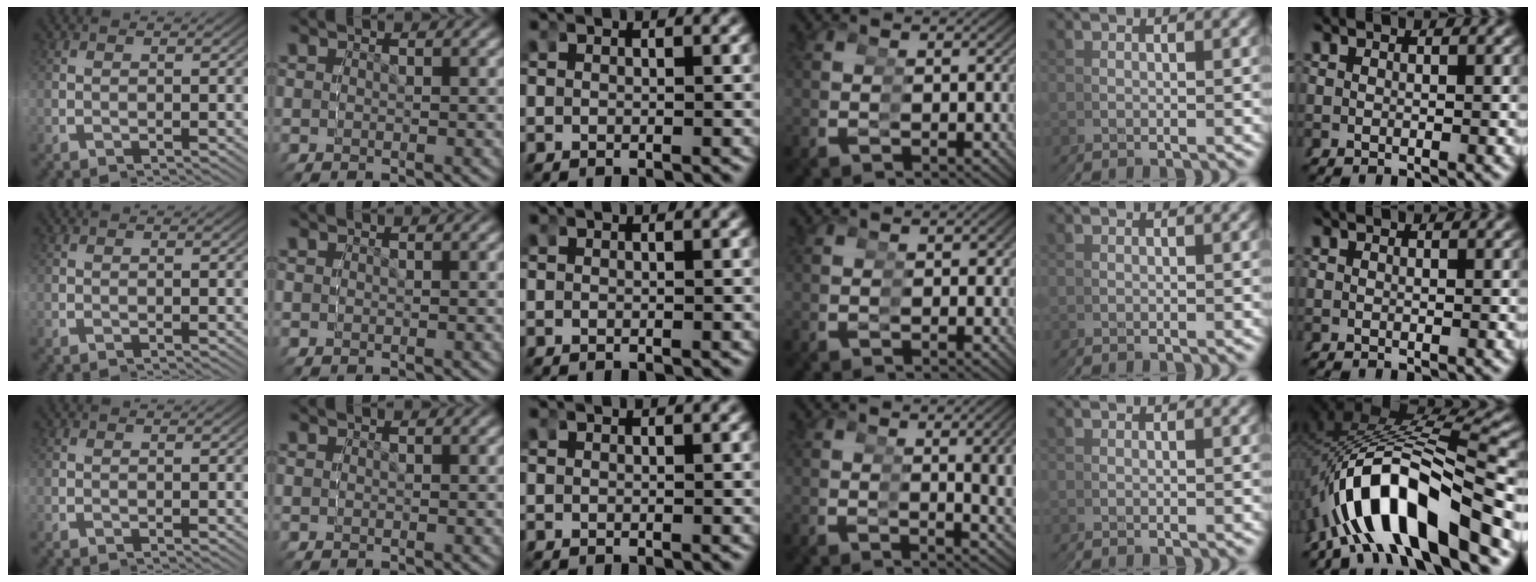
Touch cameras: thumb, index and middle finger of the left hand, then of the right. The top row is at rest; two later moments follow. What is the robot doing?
{"motion": "grasp_and_lifting", "object": "cup"}